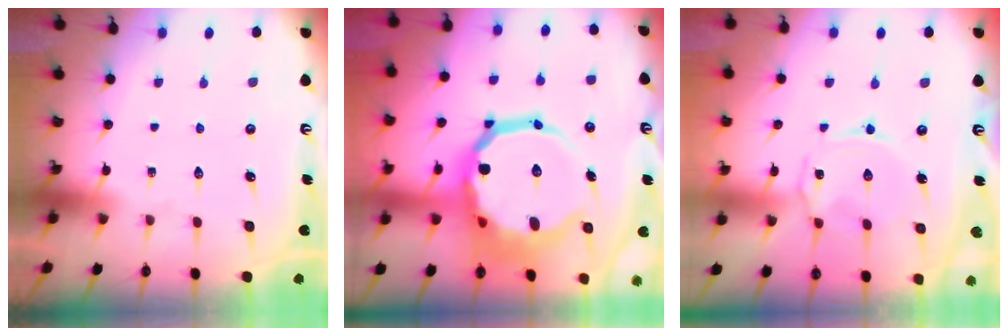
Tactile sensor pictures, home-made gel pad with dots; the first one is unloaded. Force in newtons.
{"total": 18.8, "press": 18.4, "slide": 3.7}
{"total": 2.0, "press": 2.0, "slide": 0.5}